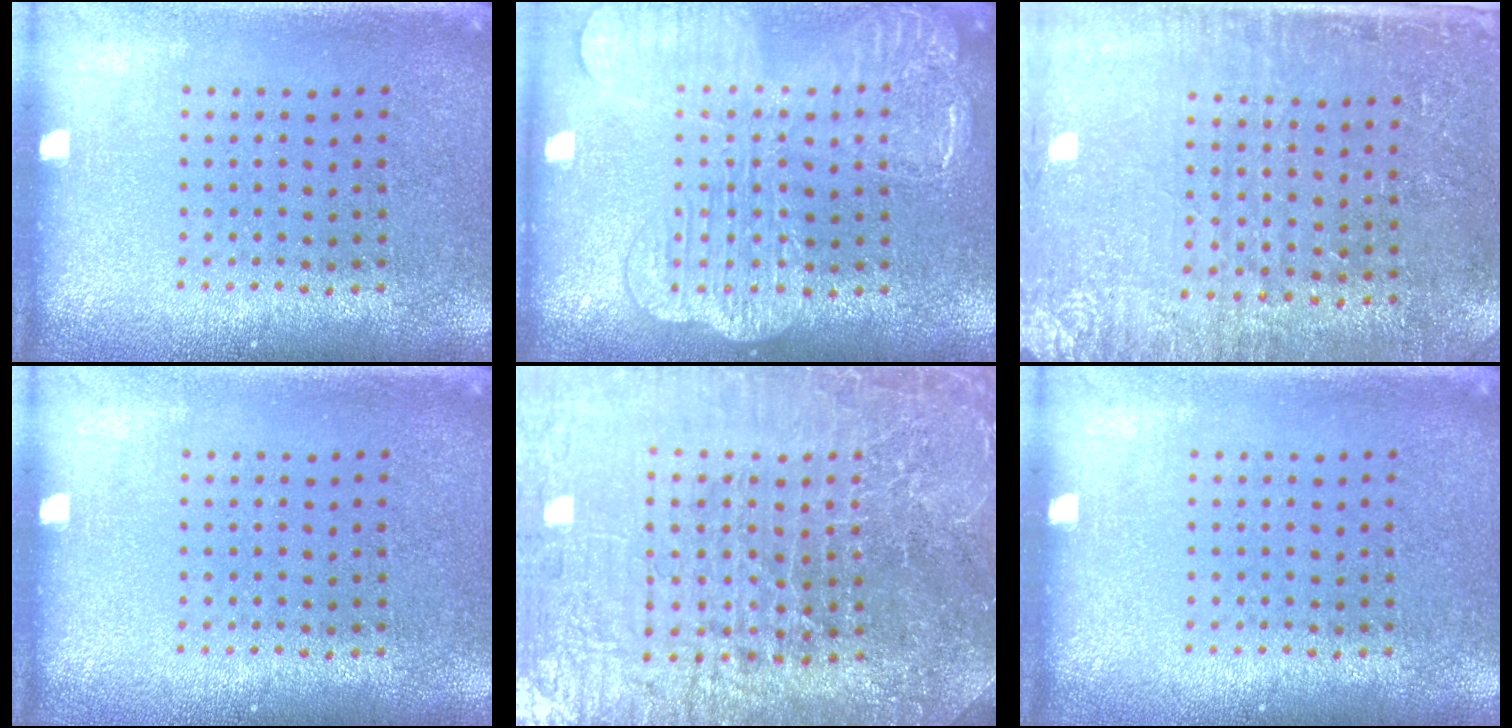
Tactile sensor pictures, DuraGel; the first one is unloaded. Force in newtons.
{"total": 4.0, "press": 3.9, "slide": 0.6}
{"total": 3.0, "press": 2.7, "slide": 1.3}
{"total": 0.0}
{"total": 6.9, "press": 6.1, "slide": 3.1}
{"total": 0.0}